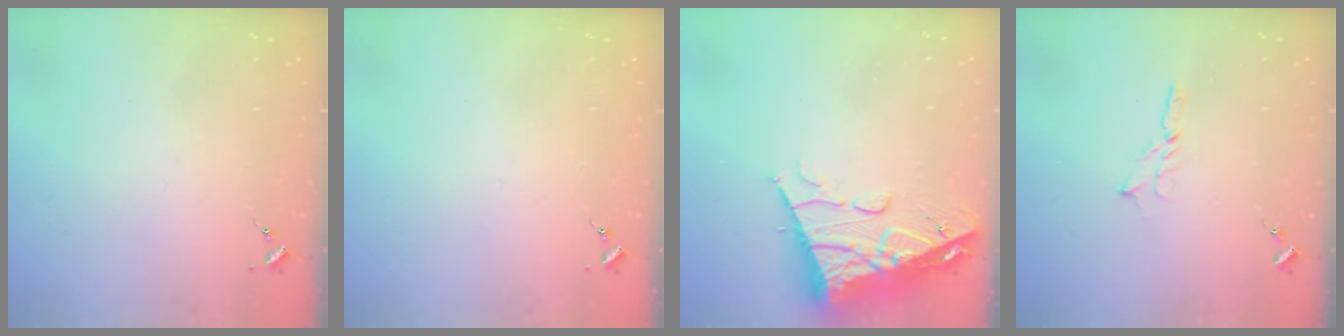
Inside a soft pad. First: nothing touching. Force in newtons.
{"total": 0.0}
{"total": 15.2, "press": 15.1, "slide": 1.8}
{"total": 3.6, "press": 3.6, "slide": 0.1}